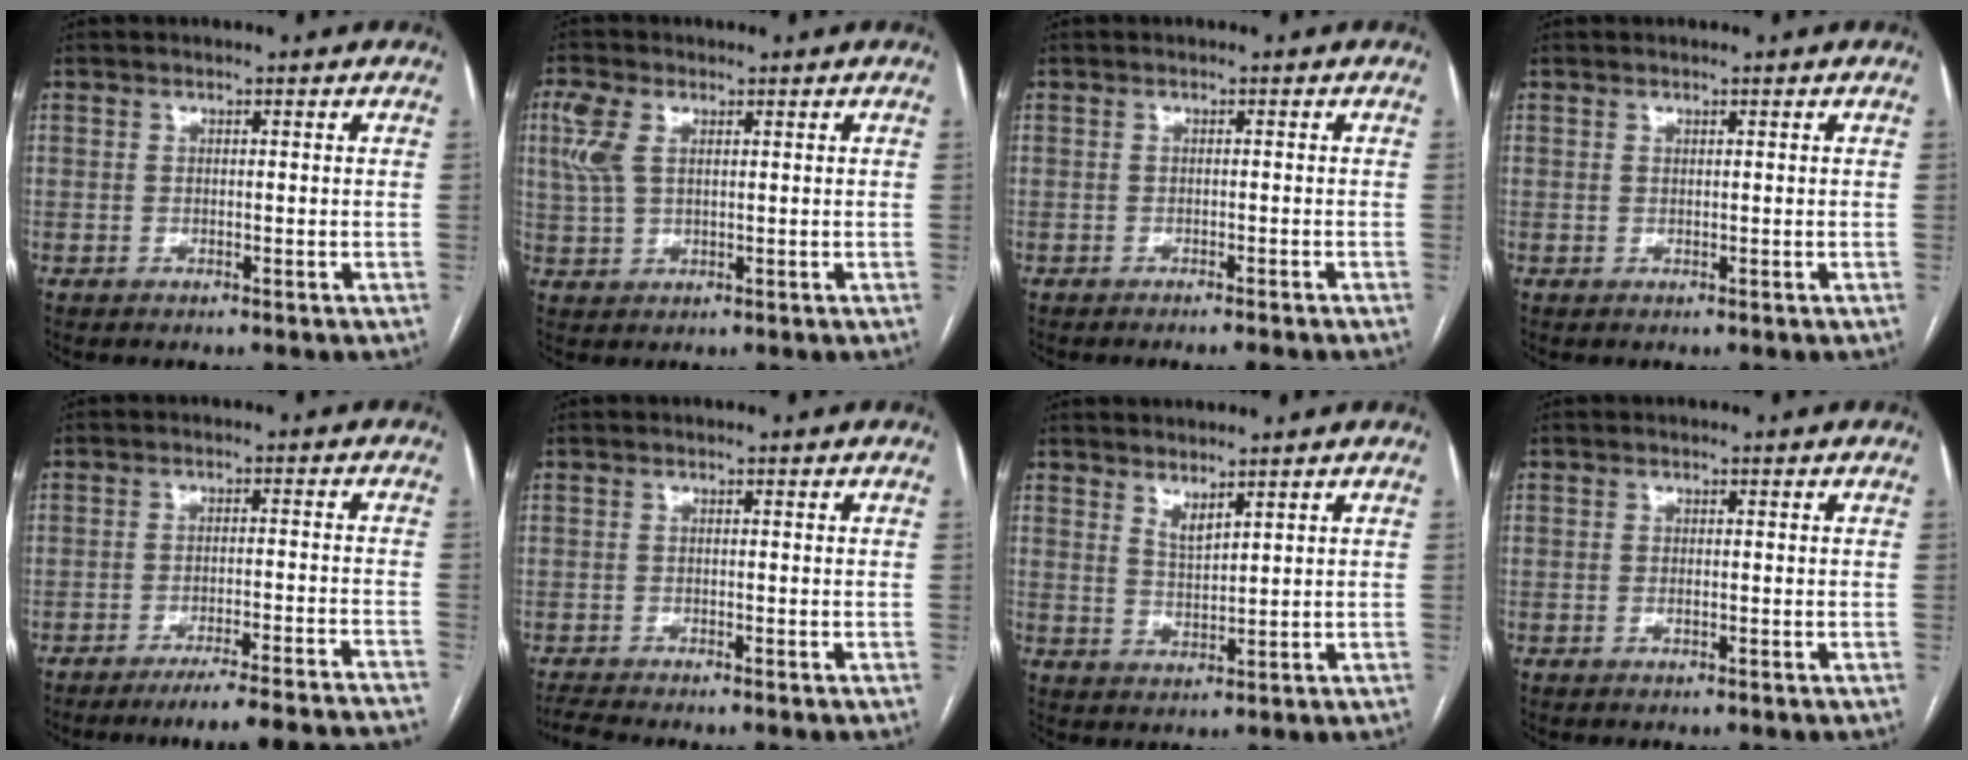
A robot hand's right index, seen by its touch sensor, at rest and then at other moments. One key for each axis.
{"total": 5.3, "fx": 2.1, "fy": 2.8, "fz": 4.0, "tx": -0.121, "ty": 0.021, "tz": 0.048}
{"total": 3.2, "fx": -2.7, "fy": -0.6, "fz": 1.5, "tx": -0.016, "ty": 0.000, "tz": -0.036}
{"total": 0.0}
{"total": 18.1, "fx": -17.0, "fy": -1.7, "fz": 6.2, "tx": -0.042, "ty": -0.029, "tz": -0.221}
{"total": 2.0, "fx": -1.8, "fy": -0.7, "fz": 0.2, "tx": -0.012, "ty": -0.011, "tz": -0.037}
{"total": 2.5, "fx": 2.1, "fy": 0.2, "fz": 1.4, "tx": -0.030, "ty": -0.016, "tz": 0.046}
{"total": 0.5, "fx": 0.0, "fy": 0.2, "fz": 0.5, "tx": -0.015, "ty": -0.001, "tz": 0.003}